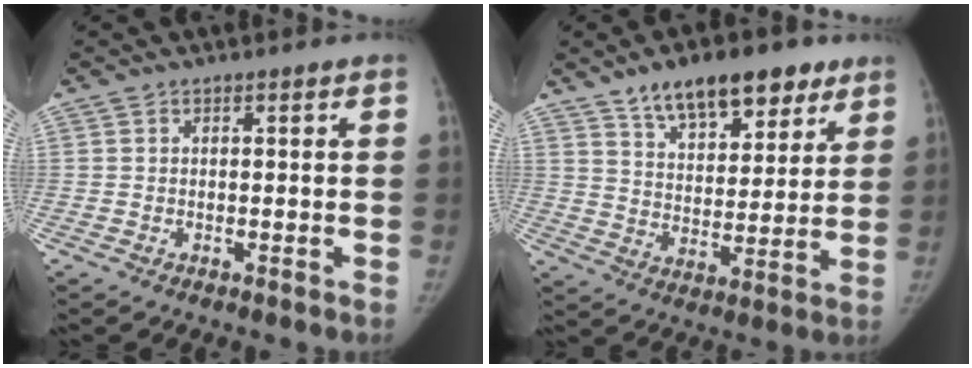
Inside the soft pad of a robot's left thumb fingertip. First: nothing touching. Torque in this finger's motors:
{"motor_torque": [0.07, 0.13, 0.22, -0.19, 0.04]}